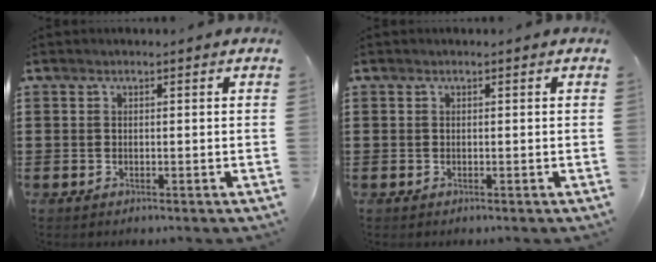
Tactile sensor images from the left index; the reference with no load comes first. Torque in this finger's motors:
{"motor_torque": [-0.30, 0.37, 0.00, 0.00]}